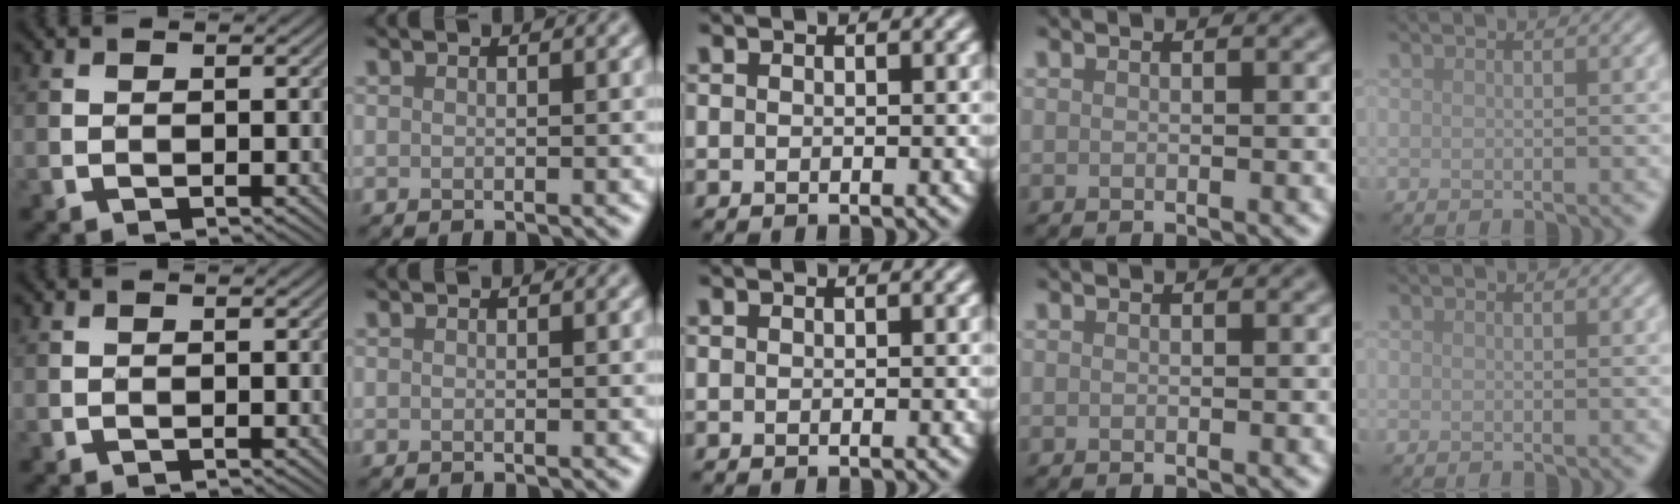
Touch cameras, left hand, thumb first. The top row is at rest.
{}